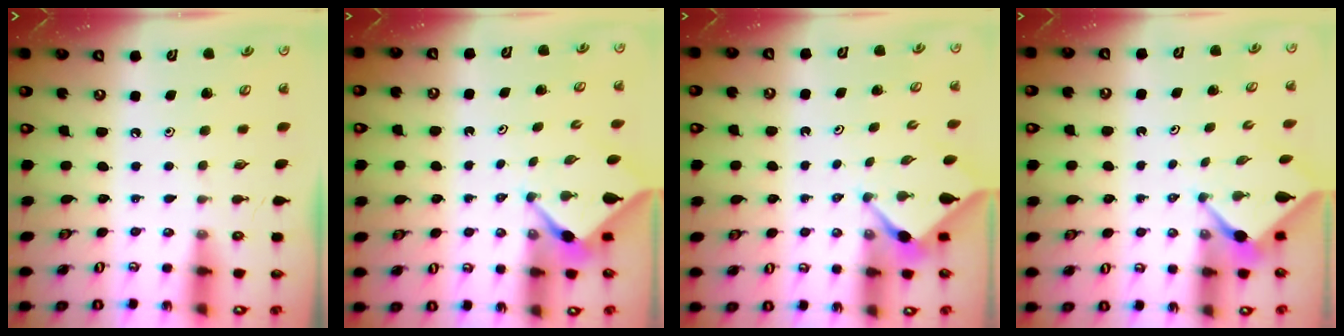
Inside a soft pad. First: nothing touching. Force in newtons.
{"total": 3.2, "press": 3.2, "slide": 0.2}
{"total": 2.9, "press": 2.9, "slide": 0.2}
{"total": 2.5, "press": 2.4, "slide": 0.3}